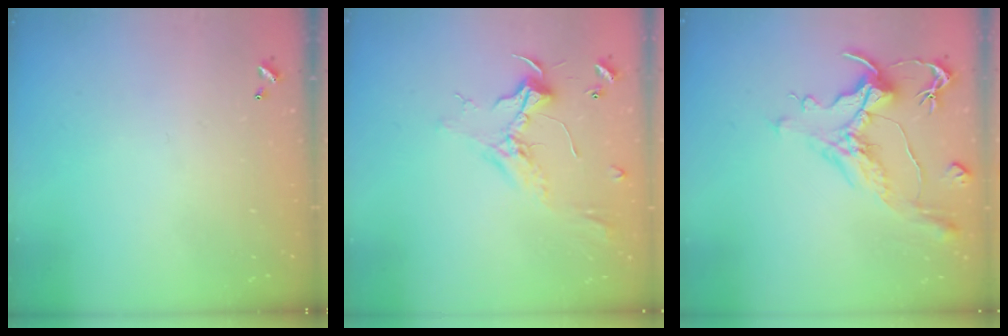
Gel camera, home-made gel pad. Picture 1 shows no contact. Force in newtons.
{"total": 2.4, "press": 2.3, "slide": 0.8}
{"total": 1.1, "press": 0.0, "slide": 1.1}